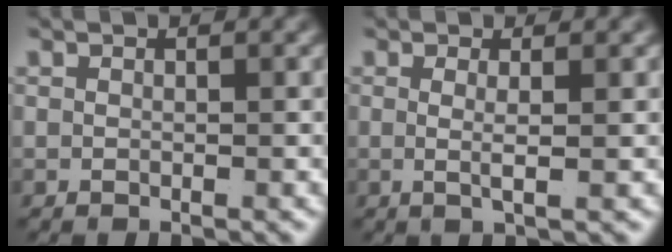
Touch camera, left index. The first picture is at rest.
{"total": 1.8, "force": [0.0, -0.4, 1.7], "torque": [-0.034, -0.015, 0.009]}